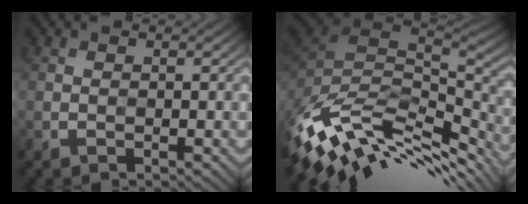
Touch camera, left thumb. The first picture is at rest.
{"total": 12.9, "force": [-5.3, 6.3, 10.0], "torque": [-0.228, -0.018, -0.083]}